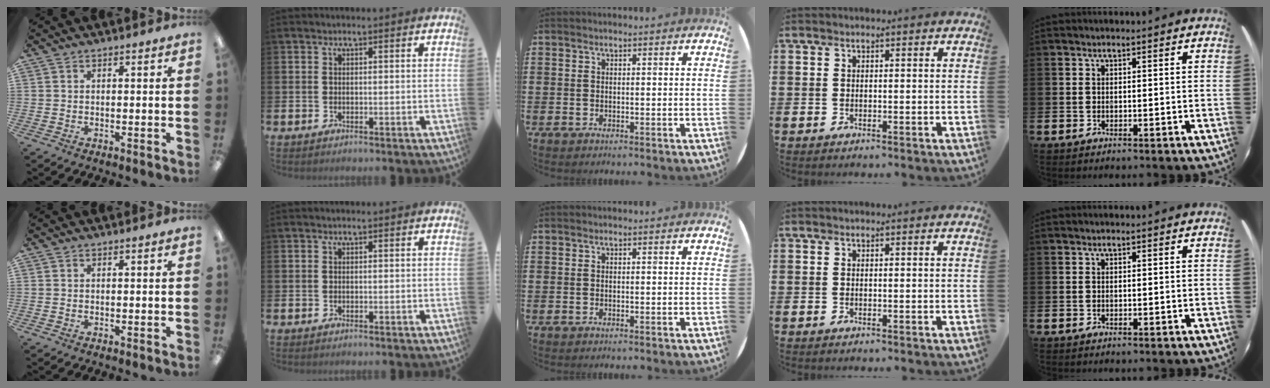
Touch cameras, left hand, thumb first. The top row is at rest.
{}